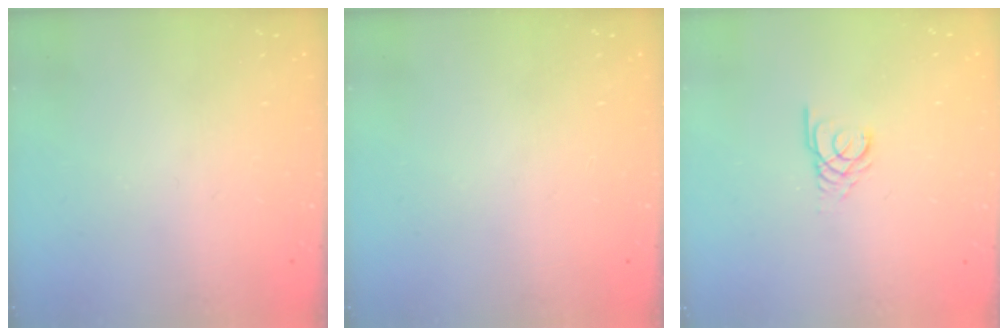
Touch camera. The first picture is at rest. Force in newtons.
{"total": 0.0}
{"total": 2.7, "press": 2.7, "slide": 0.3}